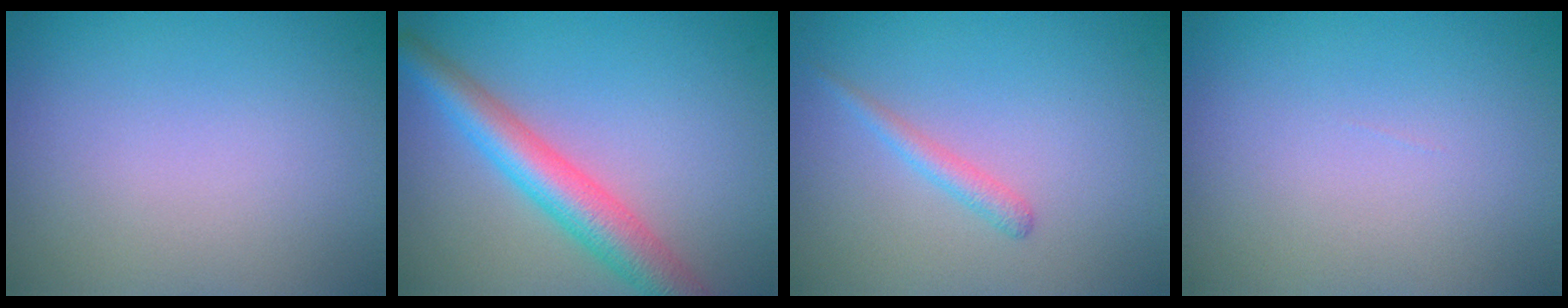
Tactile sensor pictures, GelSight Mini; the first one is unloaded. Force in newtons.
{"total": 5.3, "press": 5.3, "slide": 0.2}
{"total": 1.4, "press": 1.4, "slide": 0.0}
{"total": 0.0}